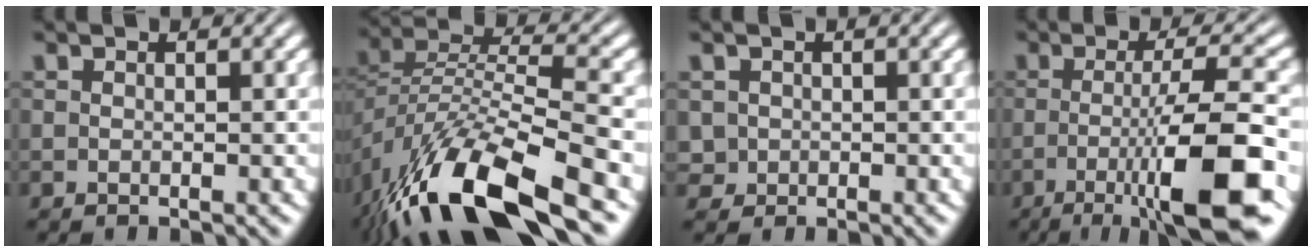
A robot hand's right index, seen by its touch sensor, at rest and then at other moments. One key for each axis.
{"total": 10.5, "fx": -4.3, "fy": 4.6, "fz": 8.3, "tx": -0.169, "ty": -0.039, "tz": -0.051}
{"total": 2.4, "fx": -0.1, "fy": 2.3, "fz": 0.8, "tx": -0.027, "ty": -0.018, "tz": 0.007}
{"total": 9.7, "fx": -3.7, "fy": 1.4, "fz": 8.9, "tx": -0.123, "ty": -0.016, "tz": -0.047}